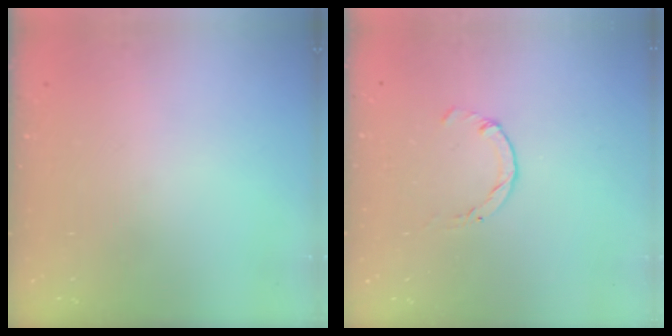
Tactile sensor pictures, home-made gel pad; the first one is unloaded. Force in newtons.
{"total": 0.0}